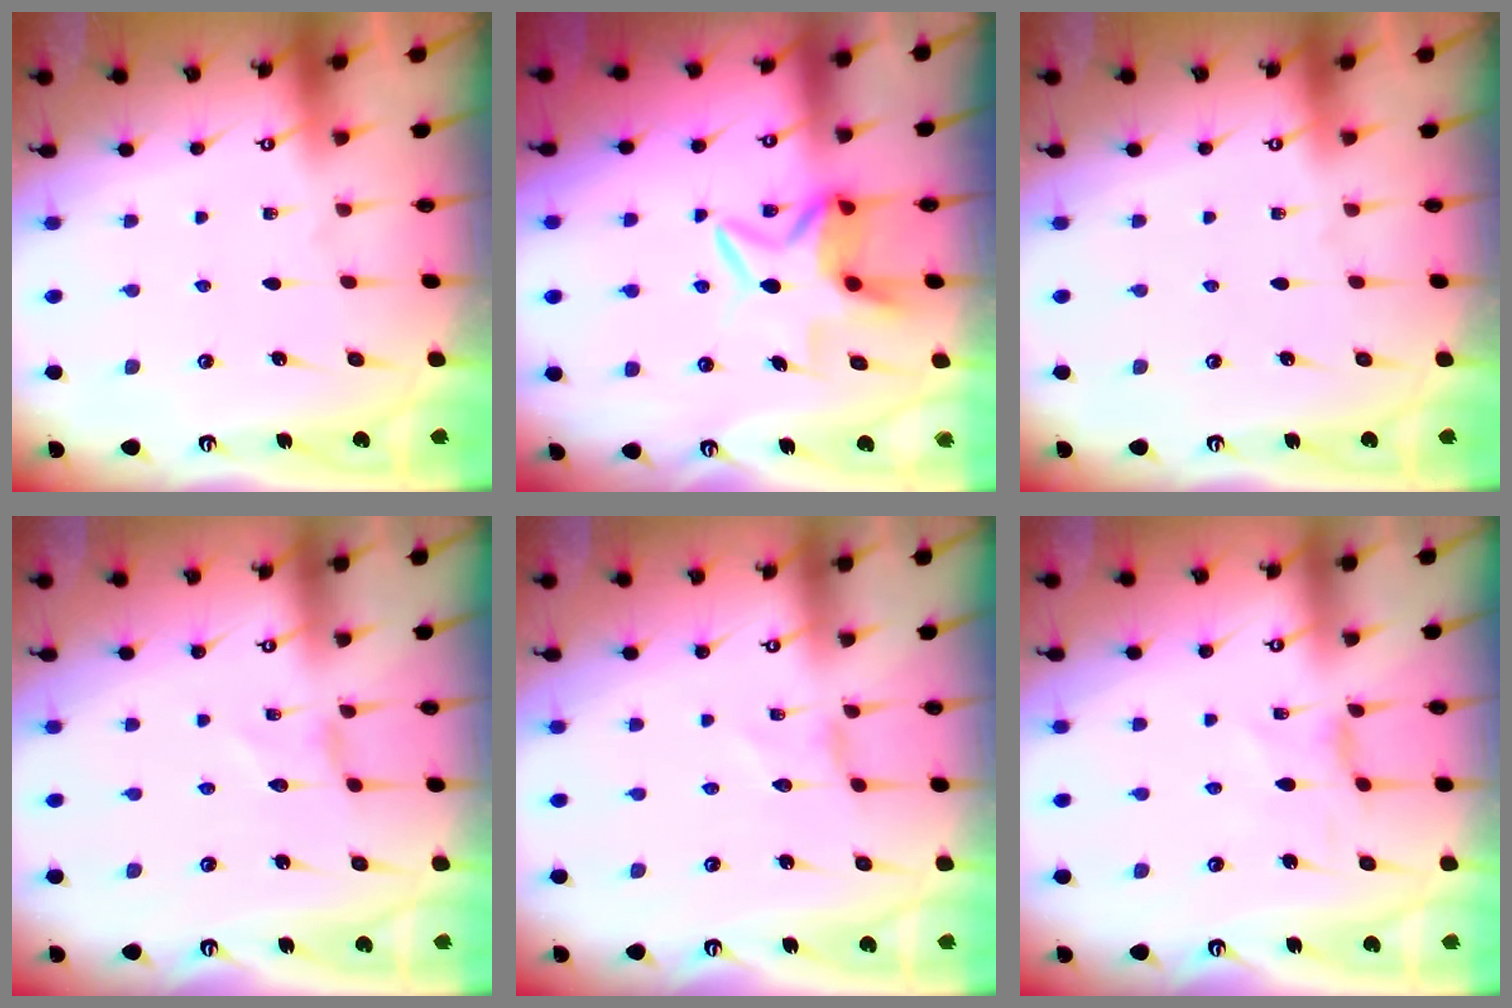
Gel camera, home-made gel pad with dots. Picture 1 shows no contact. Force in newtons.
{"total": 7.0, "press": 6.9, "slide": 1.1}
{"total": 0.0}
{"total": 0.0}
{"total": 0.0}
{"total": 2.3, "press": 2.3, "slide": 0.4}